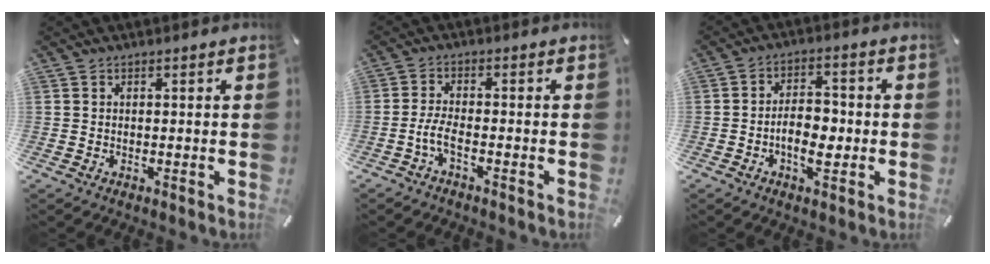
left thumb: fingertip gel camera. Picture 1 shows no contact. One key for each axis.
{"total": 4.0, "fx": -2.0, "fy": 1.0, "fz": 3.3, "tx": -0.079, "ty": -0.002, "tz": -0.040}
{"total": 7.2, "fx": -2.0, "fy": 4.2, "fz": 5.5, "tx": -0.091, "ty": 0.011, "tz": -0.036}